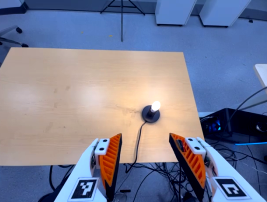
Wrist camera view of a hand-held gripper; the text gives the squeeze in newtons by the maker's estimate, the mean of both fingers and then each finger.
{"total": 0.0}